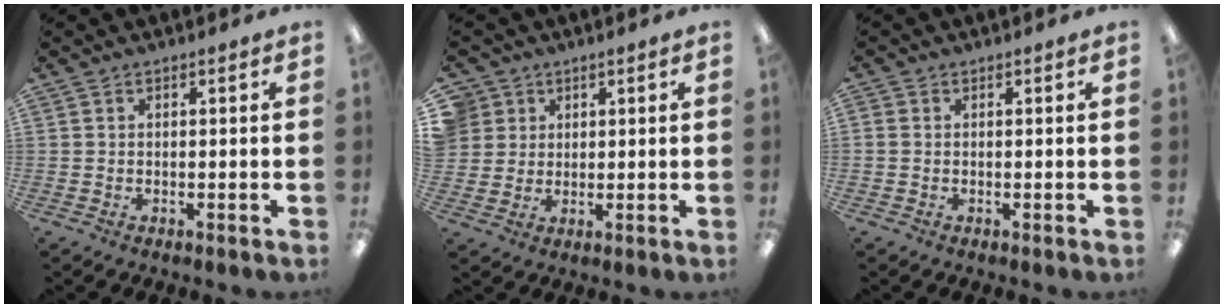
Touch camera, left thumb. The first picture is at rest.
{"total": 5.4, "force": [2.4, 4.8, 0.0], "torque": [-0.010, -0.006, 0.046]}
{"total": 0.8, "force": [-0.1, 0.7, 0.4], "torque": [-0.007, 0.003, -0.003]}